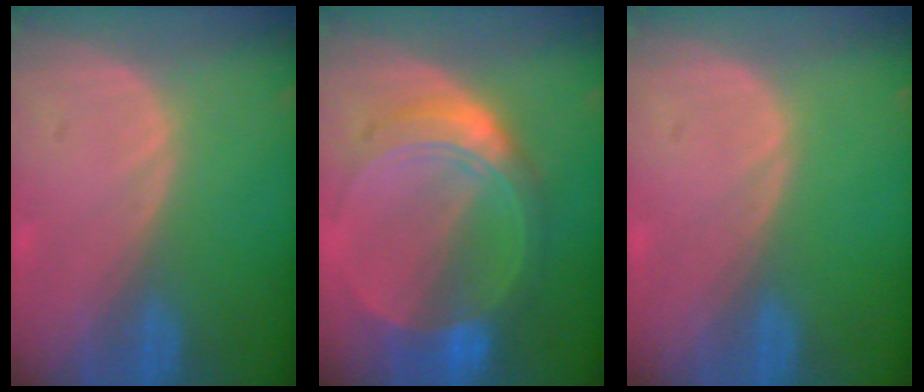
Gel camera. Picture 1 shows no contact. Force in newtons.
{"total": 8.8, "press": 8.8, "slide": 0.6}
{"total": 0.0}